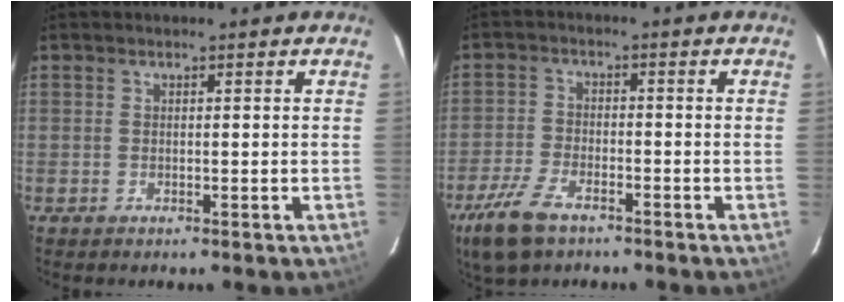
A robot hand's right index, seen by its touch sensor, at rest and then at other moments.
{"total": 9.3, "force": [-6.2, 4.3, 5.3], "torque": [-0.140, -0.013, -0.123]}